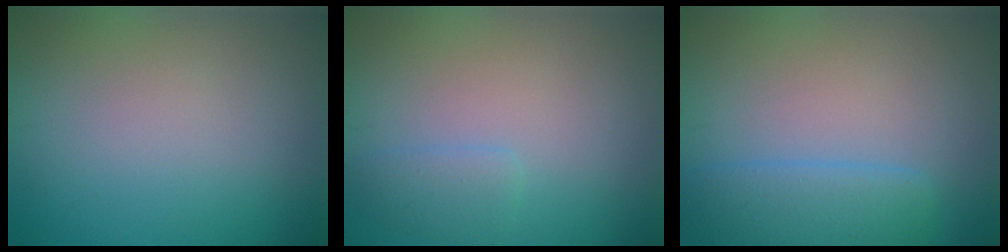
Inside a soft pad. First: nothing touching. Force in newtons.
{"total": 1.5, "press": 1.5, "slide": 0.1}
{"total": 3.4, "press": 3.4, "slide": 0.3}